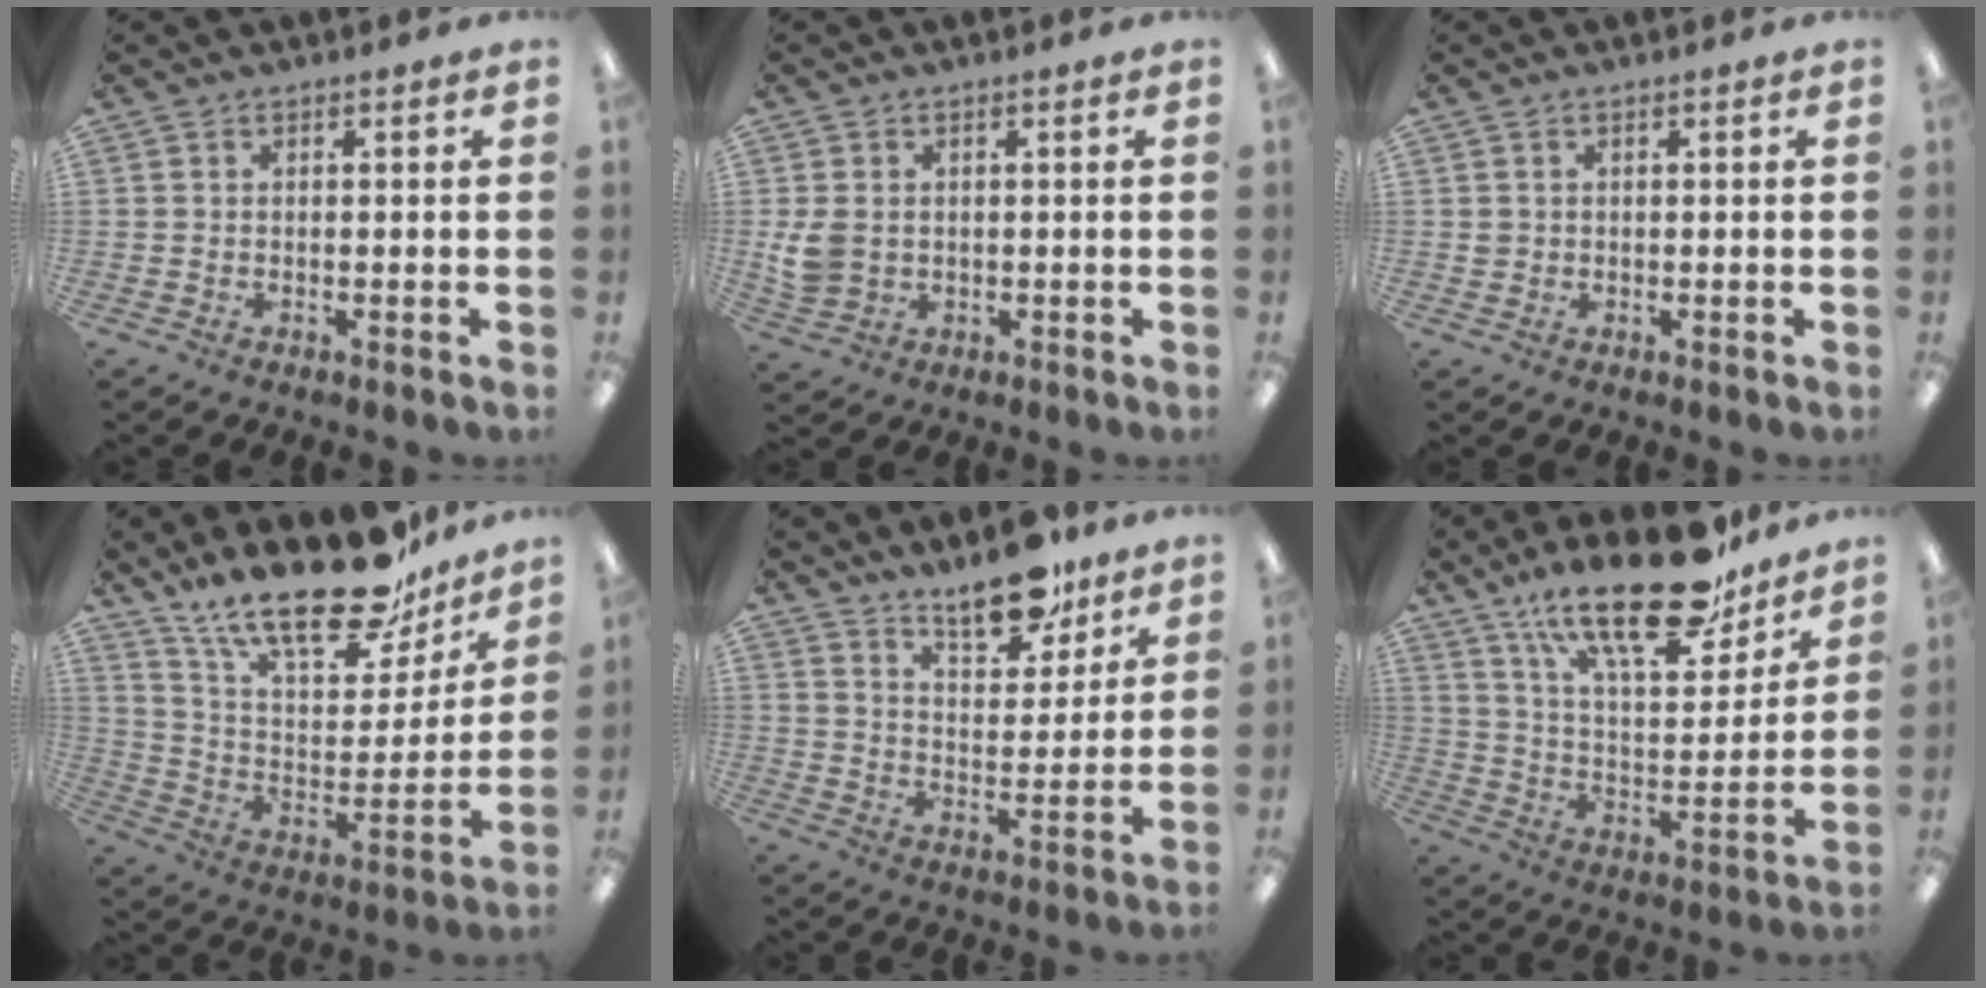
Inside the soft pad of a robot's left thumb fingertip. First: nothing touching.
{"total": 5.3, "force": [0.7, 4.4, 2.8], "torque": [-0.059, 0.003, 0.016]}
{"total": 1.2, "force": [0.1, 1.1, 0.3], "torque": [-0.007, 0.004, 0.001]}
{"total": 24.3, "force": [18.4, 9.1, 13.0], "torque": [-0.209, -0.118, 0.319]}
{"total": 11.9, "force": [9.8, 4.4, 5.2], "torque": [-0.064, -0.062, 0.173]}
{"total": 24.1, "force": [16.7, 8.8, 14.9], "torque": [-0.237, -0.096, 0.283]}